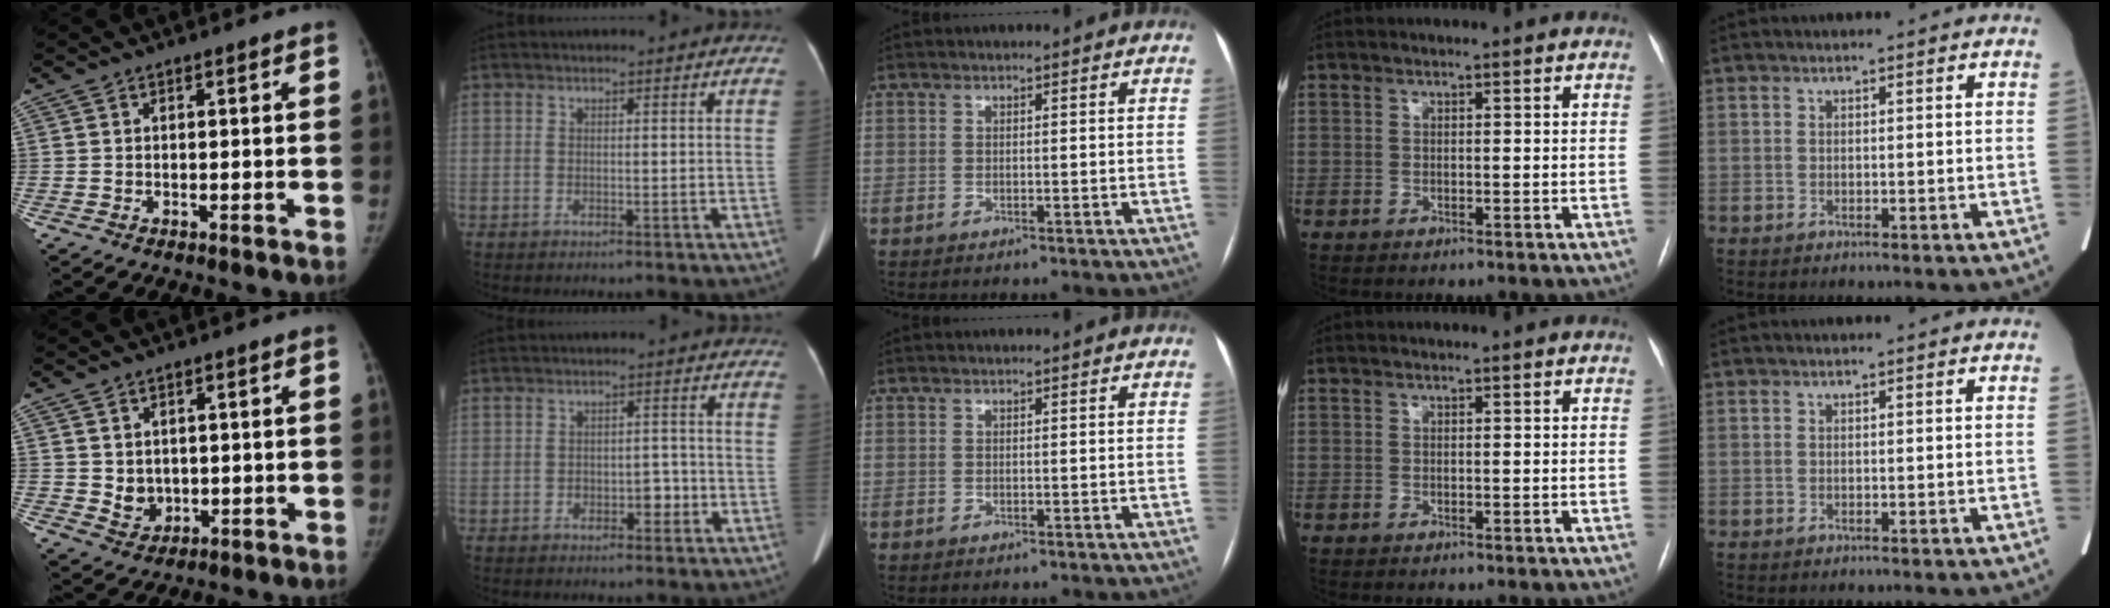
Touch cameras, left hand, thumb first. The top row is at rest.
{"thumb": {"total": 4.1, "force": [0.5, 3.6, 2.0], "torque": [-0.019, -0.009, 0.023]}, "index": {"total": 2.8, "force": [-1.3, 1.6, 1.9], "torque": [-0.025, 0.007, -0.016]}}